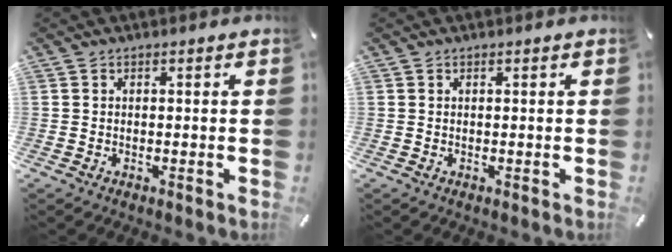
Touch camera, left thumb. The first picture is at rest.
{"total": 0.0}